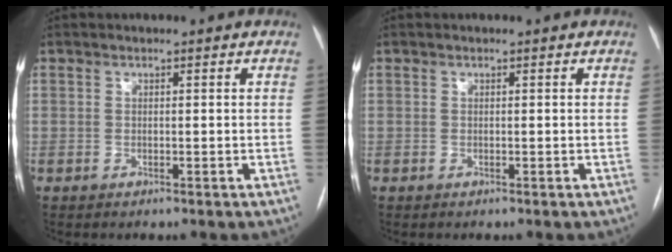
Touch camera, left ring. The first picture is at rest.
{"total": 0.0}